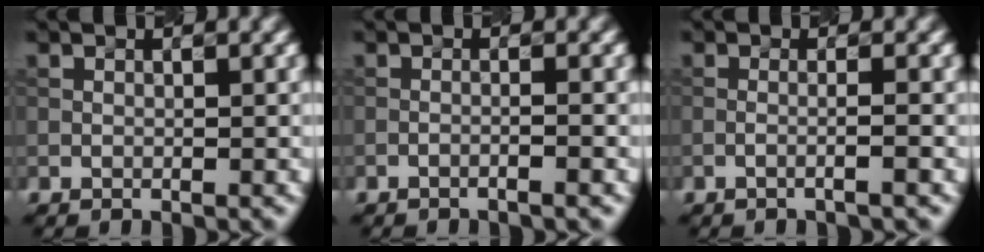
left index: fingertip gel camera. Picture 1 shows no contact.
{"total": 1.5, "force": [-0.8, 0.2, 1.2], "torque": [-0.018, 0.007, -0.027]}
{"total": 1.9, "force": [-0.5, 0.5, 1.8], "torque": [-0.019, -0.001, -0.024]}